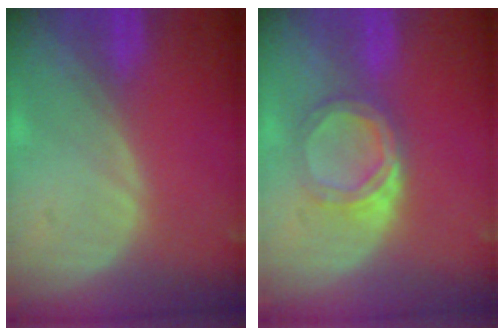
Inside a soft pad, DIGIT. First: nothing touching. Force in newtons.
{"total": 4.8, "press": 4.6, "slide": 1.3}